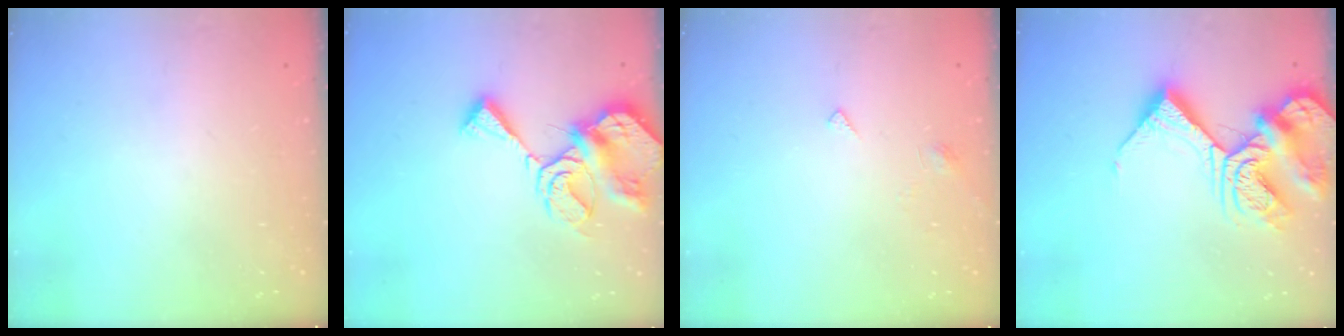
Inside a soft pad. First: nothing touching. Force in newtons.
{"total": 11.1, "press": 11.1, "slide": 0.8}
{"total": 4.9, "press": 4.9, "slide": 0.3}
{"total": 15.7, "press": 15.6, "slide": 1.7}